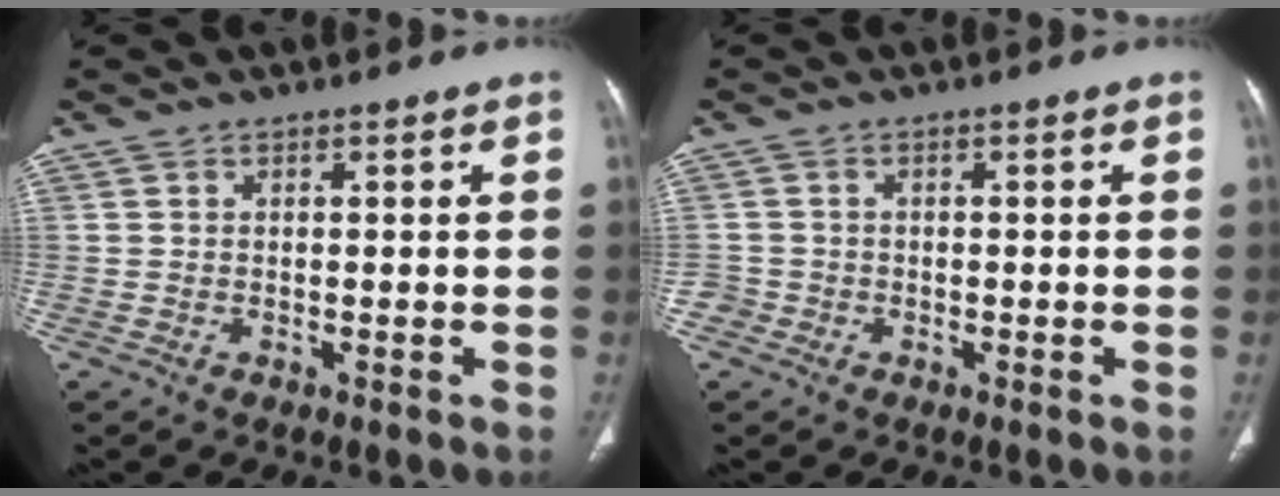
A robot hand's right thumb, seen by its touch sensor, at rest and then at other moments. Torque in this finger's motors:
{"motor_torque": [0.14, 0.04, 0.05, 0.26, 0.02]}